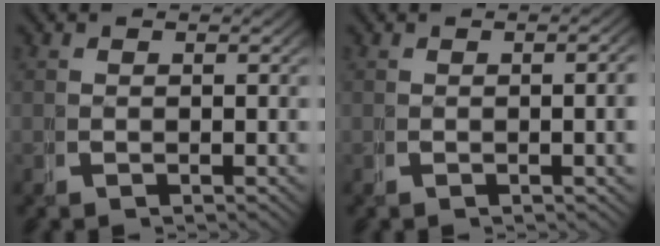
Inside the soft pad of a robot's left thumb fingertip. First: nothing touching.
{"total": 2.1, "force": [0.0, 0.4, 2.0], "torque": [-0.027, 0.002, -0.002]}